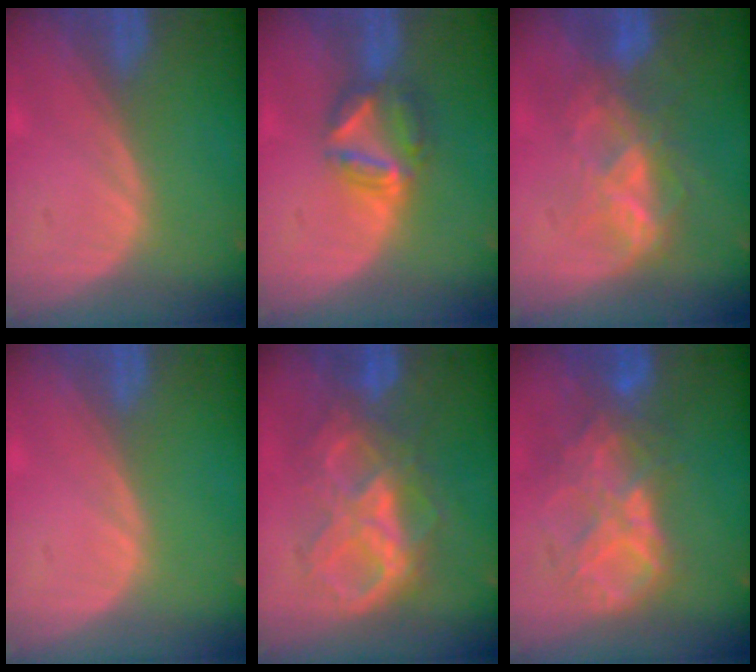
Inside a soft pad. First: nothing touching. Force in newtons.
{"total": 6.2, "press": 5.6, "slide": 2.7}
{"total": 6.7, "press": 6.5, "slide": 1.5}
{"total": 0.0}
{"total": 9.3, "press": 9.2, "slide": 0.9}
{"total": 9.2, "press": 7.8, "slide": 4.8}